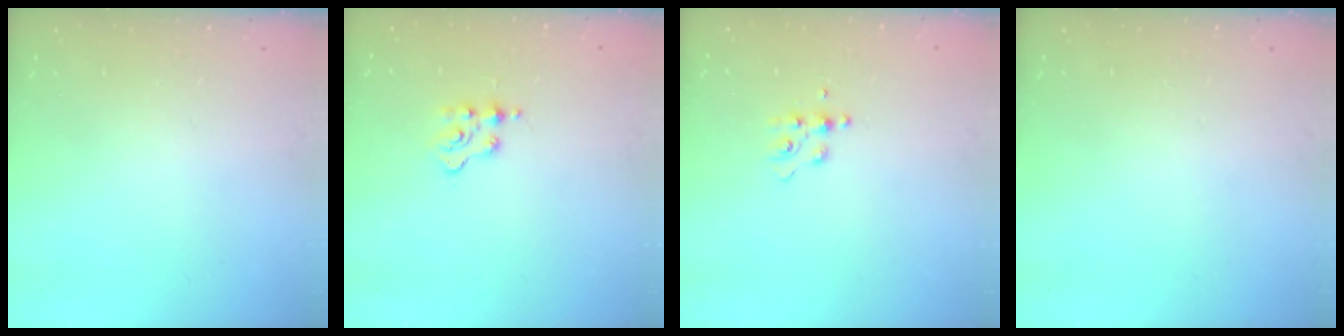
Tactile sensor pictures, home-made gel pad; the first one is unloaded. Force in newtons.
{"total": 2.6, "press": 2.6, "slide": 0.4}
{"total": 5.6, "press": 5.5, "slide": 0.8}
{"total": 0.0}